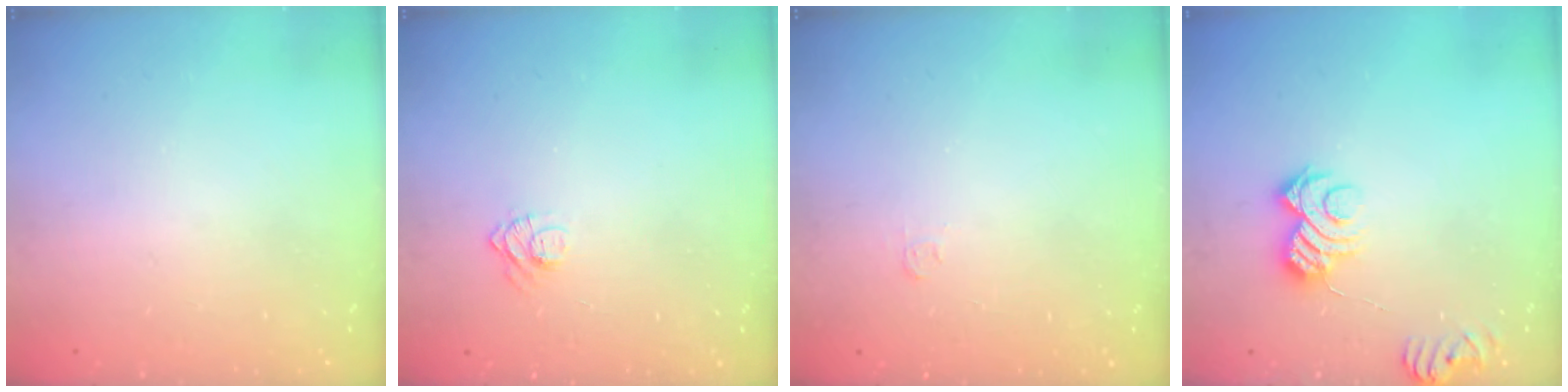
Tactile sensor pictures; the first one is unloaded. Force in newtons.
{"total": 8.1, "press": 8.1, "slide": 0.7}
{"total": 3.0, "press": 3.0, "slide": 0.3}
{"total": 9.0, "press": 9.0, "slide": 1.1}